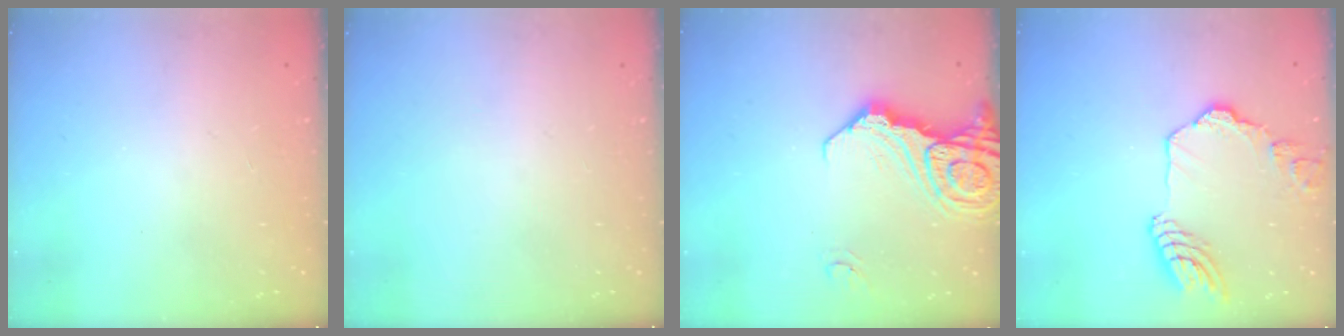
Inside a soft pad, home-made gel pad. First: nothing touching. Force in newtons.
{"total": 0.0}
{"total": 15.0, "press": 14.9, "slide": 1.9}
{"total": 15.5, "press": 15.4, "slide": 1.6}